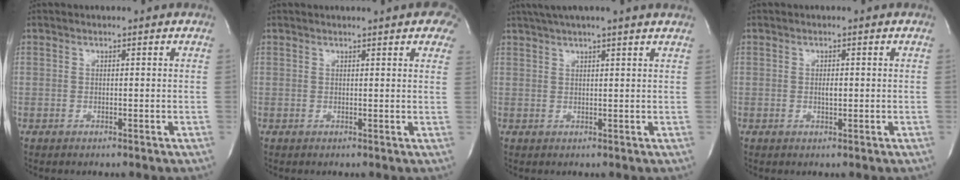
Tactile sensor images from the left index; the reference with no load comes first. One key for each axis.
{"total": 6.7, "fx": 4.6, "fy": 1.6, "fz": 4.6, "tx": -0.051, "ty": 0.001, "tz": 0.039}
{"total": 7.6, "fx": 6.2, "fy": -0.7, "fz": 4.4, "tx": -0.071, "ty": 0.028, "tz": 0.078}
{"total": 1.3, "fx": -0.1, "fy": 0.5, "fz": 1.2, "tx": -0.020, "ty": 0.000, "tz": 0.000}